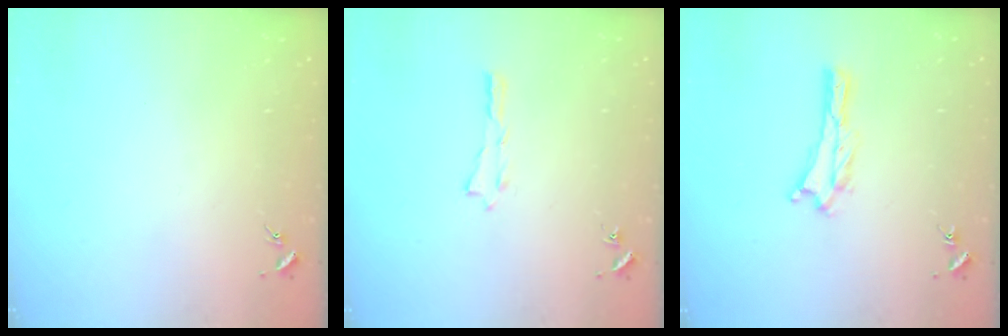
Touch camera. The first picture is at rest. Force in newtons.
{"total": 0.0}
{"total": 0.0}